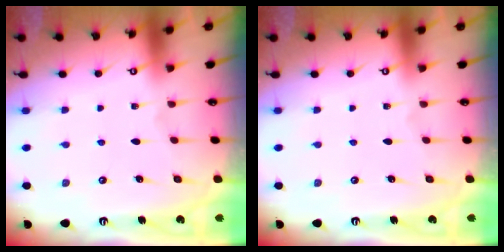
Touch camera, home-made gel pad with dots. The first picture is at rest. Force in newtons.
{"total": 0.0}